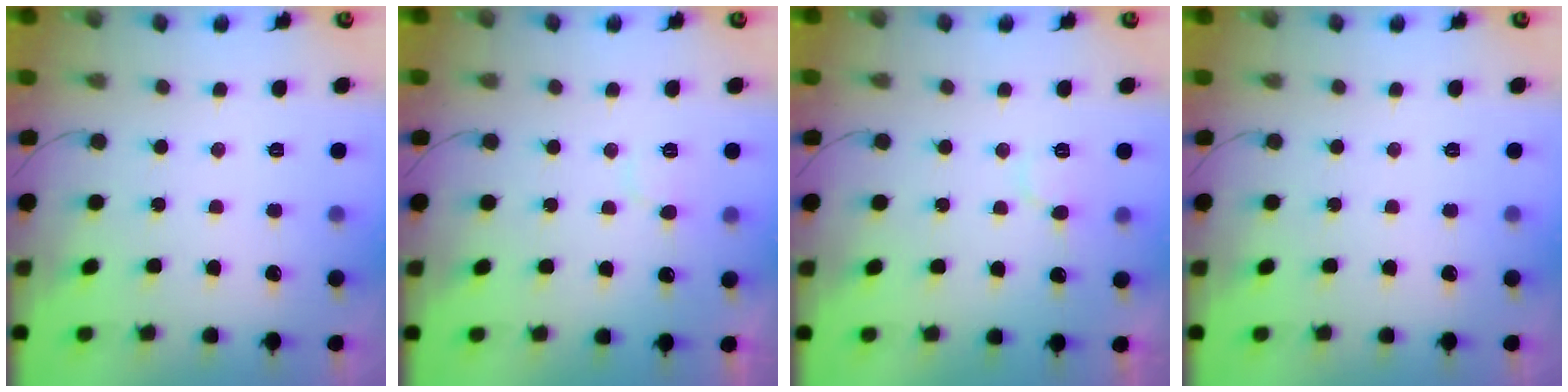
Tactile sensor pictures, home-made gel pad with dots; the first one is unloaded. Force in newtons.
{"total": 4.7, "press": 4.6, "slide": 0.5}
{"total": 6.7, "press": 6.6, "slide": 0.7}
{"total": 0.0}